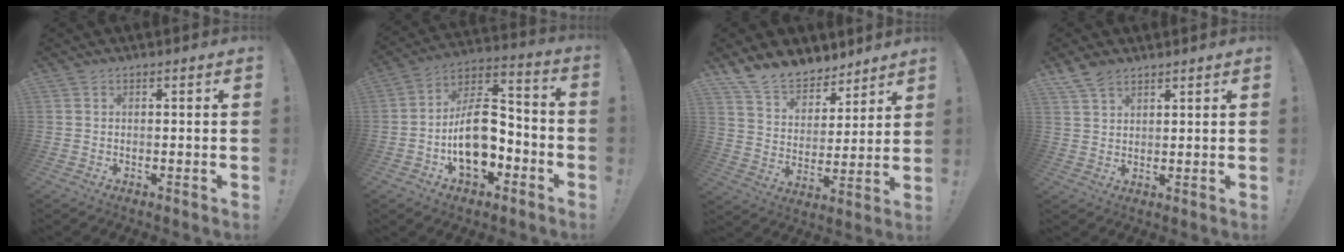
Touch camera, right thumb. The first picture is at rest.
{"total": 16.9, "force": [-4.8, 10.6, 12.2], "torque": [-0.202, 0.035, -0.074]}
{"total": 12.6, "force": [10.8, 5.9, 2.5], "torque": [-0.063, -0.084, 0.208]}
{"total": 5.2, "force": [4.1, 2.5, 2.0], "torque": [-0.037, -0.019, 0.078]}